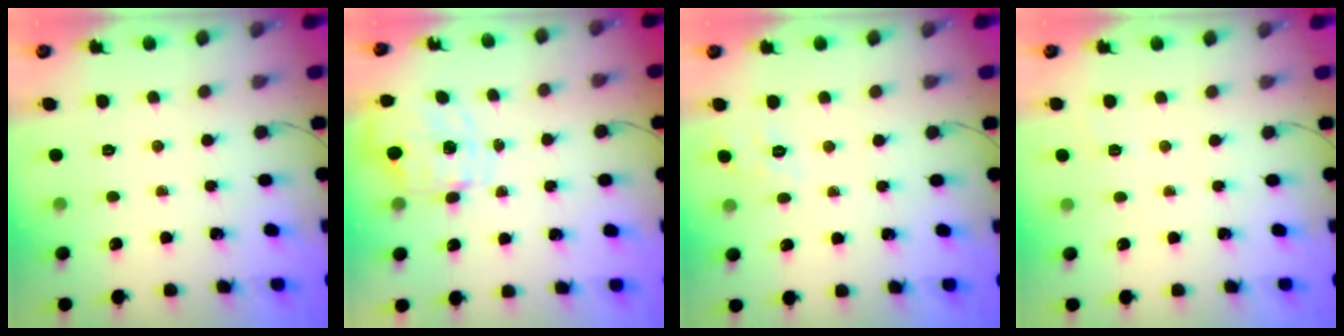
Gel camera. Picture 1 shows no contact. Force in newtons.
{"total": 2.5, "press": 2.4, "slide": 1.0}
{"total": 1.8, "press": 0.5, "slide": 1.7}
{"total": 1.3, "press": 0.2, "slide": 1.3}